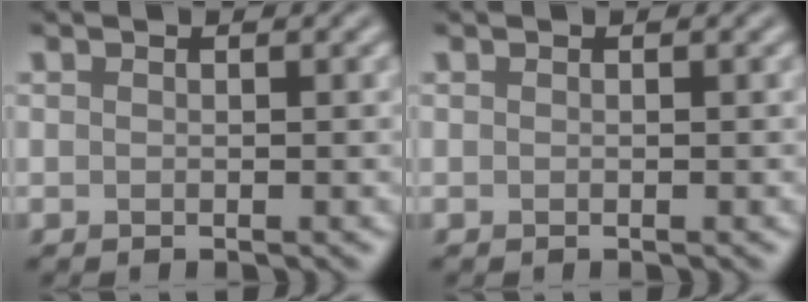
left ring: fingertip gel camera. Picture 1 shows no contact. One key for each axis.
{"total": 0.0}